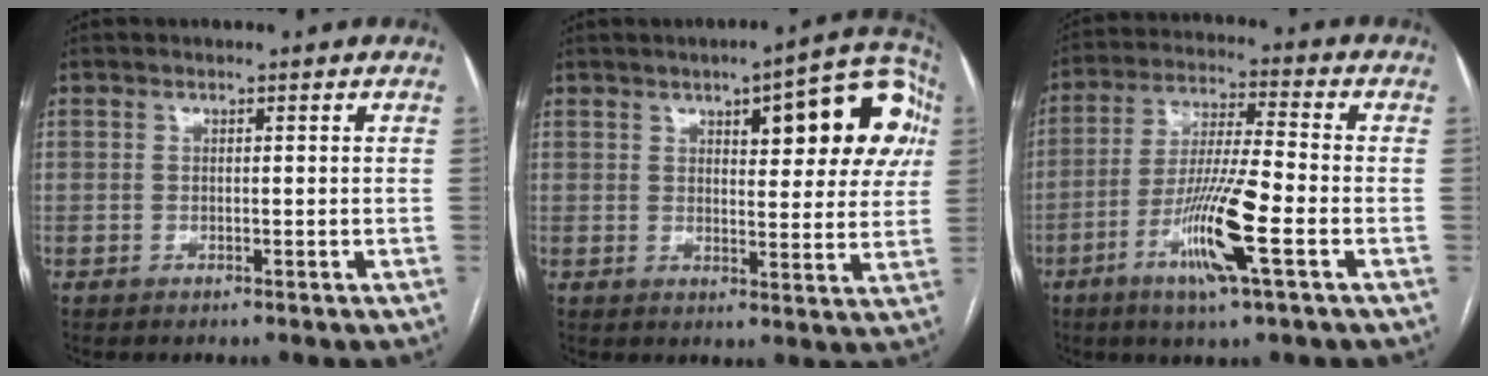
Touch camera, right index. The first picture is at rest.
{"total": 14.8, "force": [5.3, 5.1, 12.8], "torque": [-0.140, 0.031, 0.062]}
{"total": 12.2, "force": [-4.7, 0.3, 11.3], "torque": [-0.220, -0.014, -0.090]}